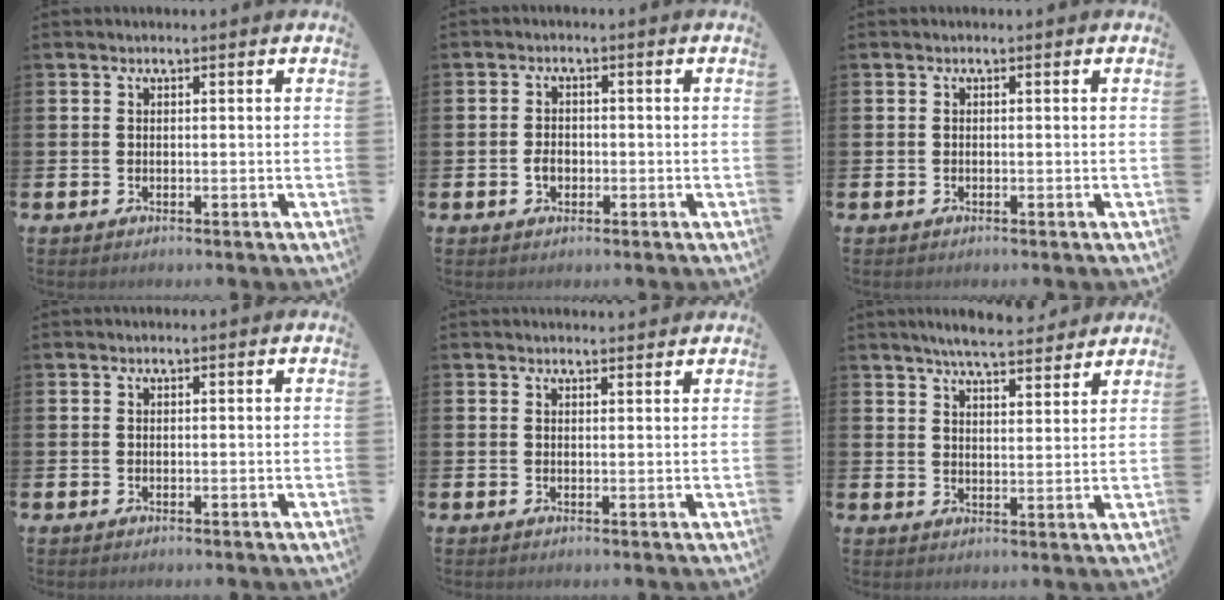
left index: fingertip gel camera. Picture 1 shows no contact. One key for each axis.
{"total": 2.2, "fx": -0.5, "fy": 1.6, "fz": 1.3, "tx": -0.013, "ty": 0.001, "tz": -0.016}
{"total": 0.0}
{"total": 0.0}
{"total": 1.3, "fx": 1.3, "fy": 0.0, "fz": 0.1, "tx": 0.007, "ty": -0.007, "tz": 0.021}
{"total": 6.0, "fx": 5.8, "fy": 0.5, "fz": 1.6, "tx": -0.035, "ty": -0.027, "tz": 0.101}